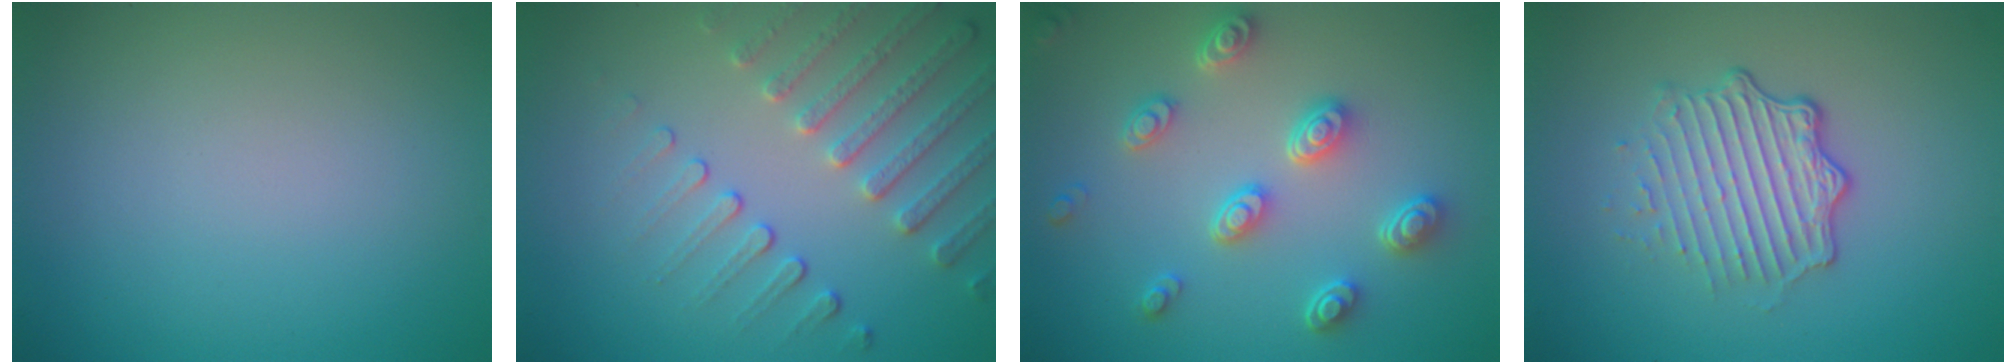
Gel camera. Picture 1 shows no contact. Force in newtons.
{"total": 4.7, "press": 3.7, "slide": 2.8}
{"total": 4.4, "press": 3.7, "slide": 2.3}
{"total": 4.7, "press": 3.2, "slide": 3.4}